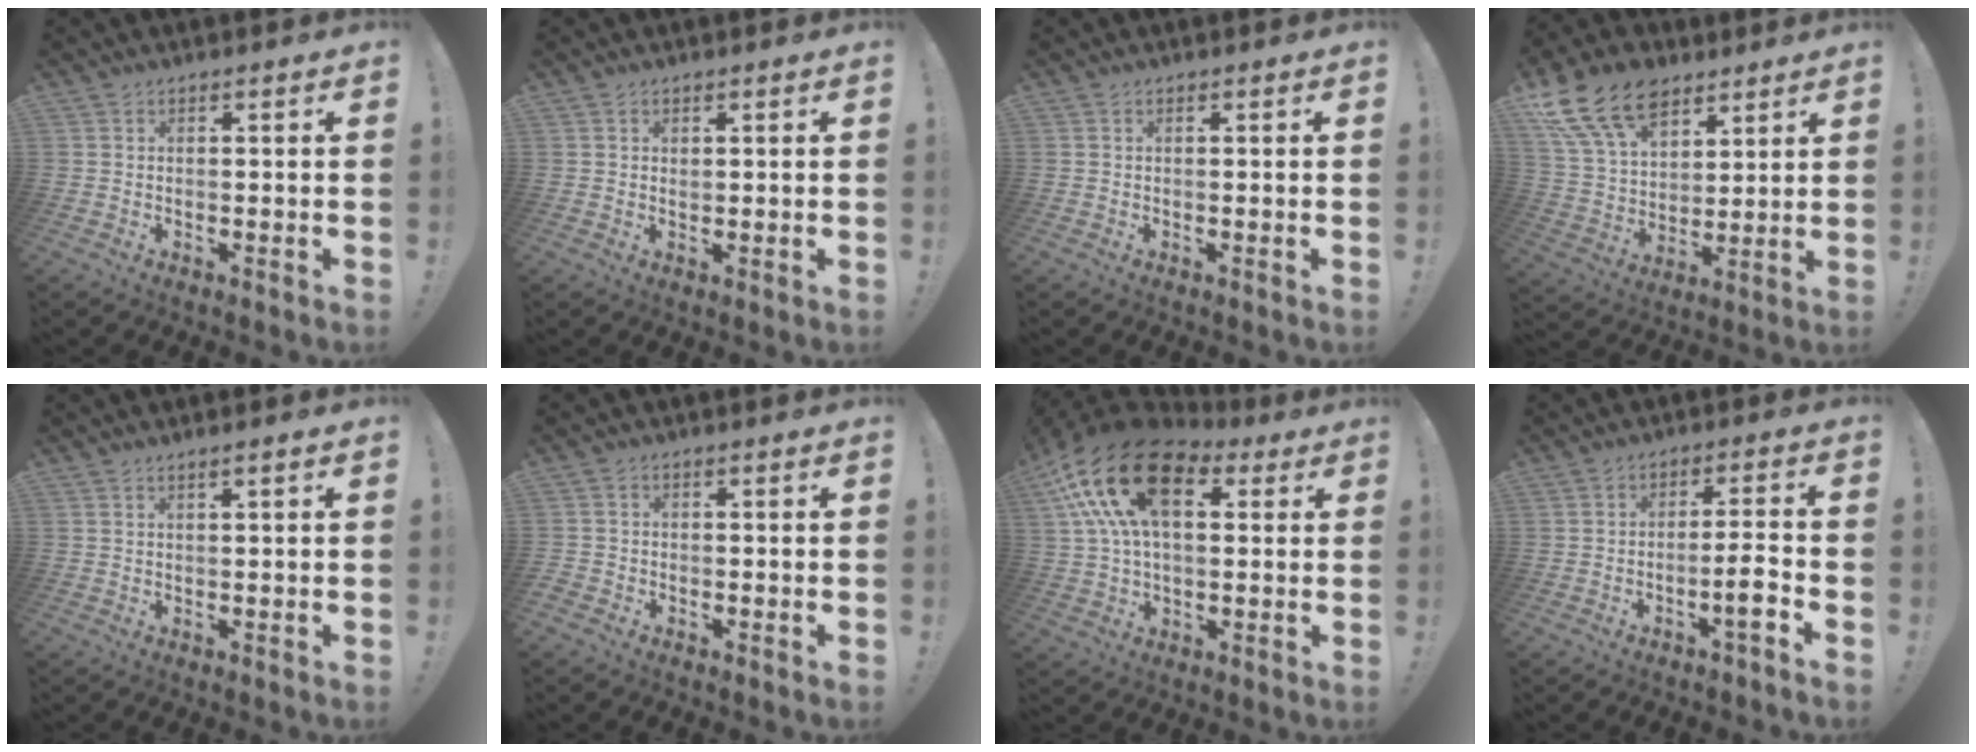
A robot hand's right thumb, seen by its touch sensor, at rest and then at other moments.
{"total": 0.8, "force": [0.6, 0.6, 0.2], "torque": [0.006, -0.003, 0.009]}
{"total": 0.0}
{"total": 18.2, "force": [10.8, 11.4, 9.2], "torque": [-0.170, -0.065, 0.204]}
{"total": 1.6, "force": [0.8, 0.0, 1.4], "torque": [-0.022, -0.002, 0.012]}
{"total": 1.7, "force": [-1.2, 1.2, 0.5], "torque": [-0.011, 0.008, -0.019]}
{"total": 24.4, "force": [8.4, 13.9, 18.2], "torque": [-0.340, -0.017, 0.151]}
{"total": 6.3, "force": [-3.1, 0.9, 5.4], "torque": [-0.081, 0.010, -0.051]}